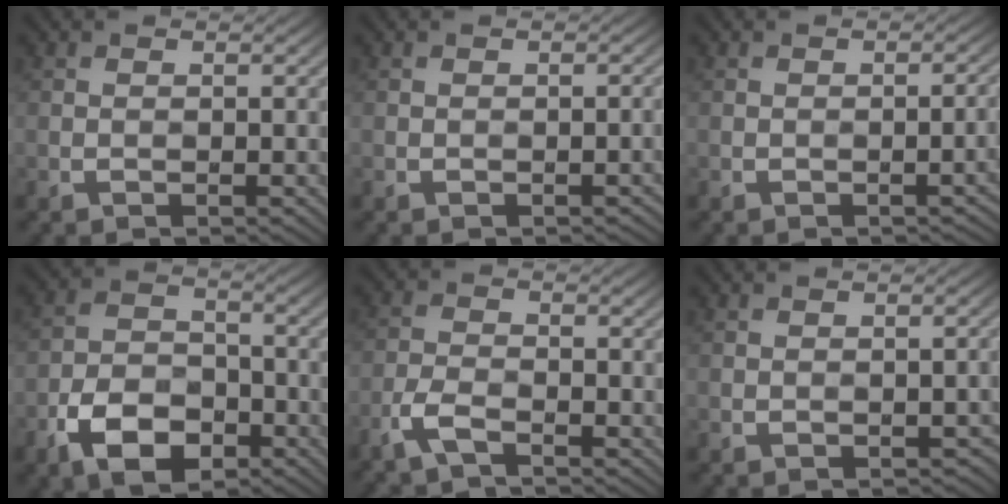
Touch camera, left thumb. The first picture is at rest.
{"total": 1.8, "force": [-1.4, 0.5, 0.9], "torque": [-0.010, 0.017, -0.014]}
{"total": 3.0, "force": [-1.5, 0.8, 2.5], "torque": [-0.016, 0.008, -0.018]}
{"total": 8.2, "force": [-3.3, 5.2, 5.4], "torque": [-0.102, -0.010, -0.072]}
{"total": 4.0, "force": [-2.3, 1.4, 2.9], "torque": [-0.065, -0.004, -0.056]}
{"total": 3.0, "force": [-2.5, 1.3, 1.2], "torque": [-0.012, 0.010, -0.019]}